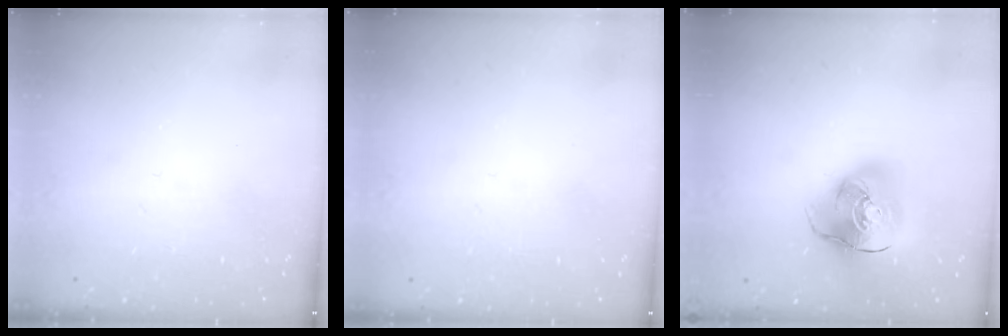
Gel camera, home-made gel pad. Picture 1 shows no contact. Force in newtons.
{"total": 0.7, "press": 0.7, "slide": 0.3}
{"total": 15.3, "press": 15.2, "slide": 2.2}